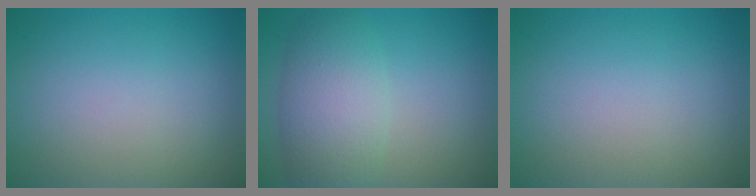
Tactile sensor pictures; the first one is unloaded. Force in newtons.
{"total": 5.7, "press": 5.6, "slide": 0.6}
{"total": 0.0}